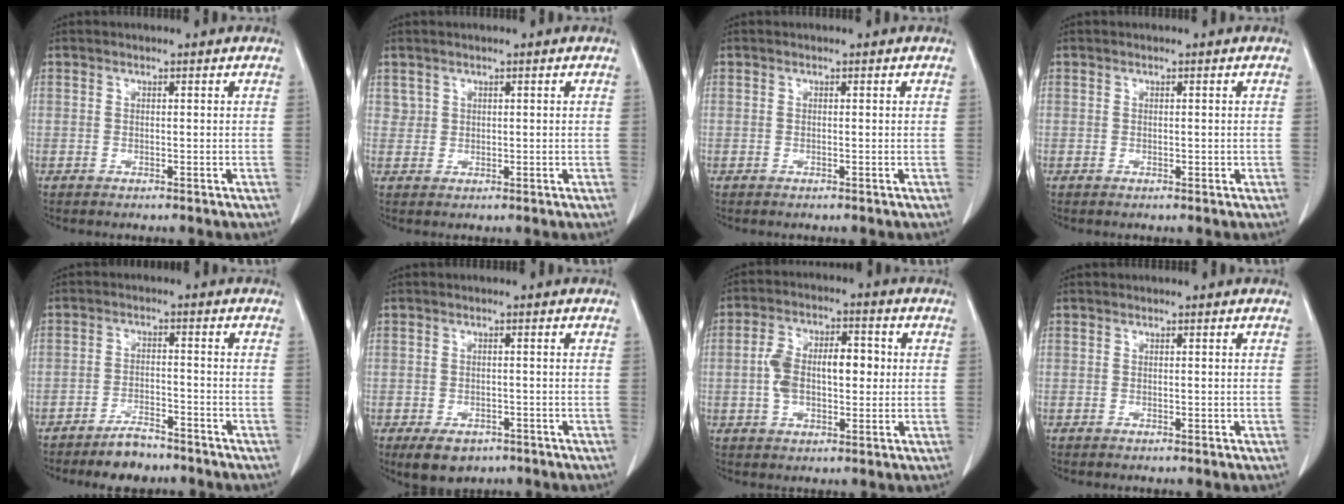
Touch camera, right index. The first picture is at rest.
{"total": 1.4, "force": [0.8, 1.1, -0.1], "torque": [0.013, 0.004, 0.011]}
{"total": 0.0}
{"total": 0.6, "force": [0.0, 0.4, 0.4], "torque": [-0.006, 0.001, 0.002]}
{"total": 5.0, "force": [-4.2, 1.6, 2.0], "torque": [-0.033, -0.001, -0.069]}
{"total": 5.0, "force": [-3.2, 3.1, 2.3], "torque": [-0.034, -0.004, -0.041]}
{"total": 10.0, "force": [0.4, 4.8, 8.7], "torque": [-0.167, 0.030, 0.010]}
{"total": 0.0}